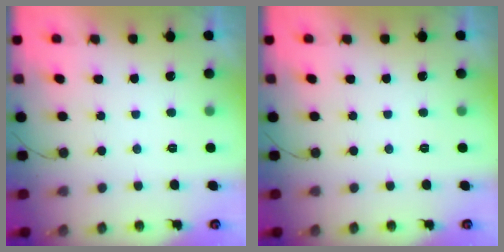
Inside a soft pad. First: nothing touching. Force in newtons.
{"total": 0.0}